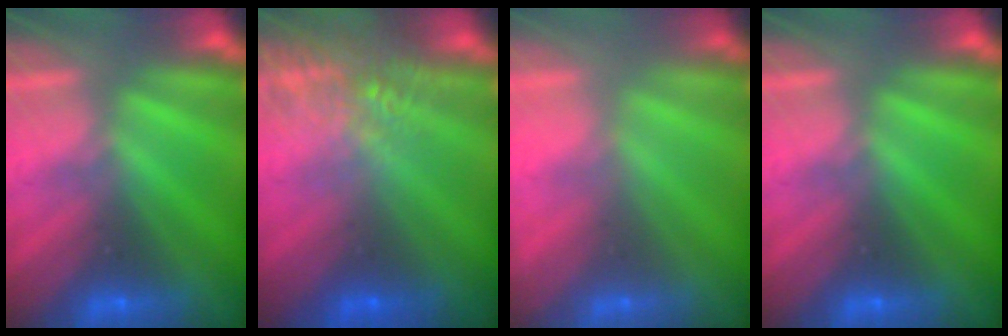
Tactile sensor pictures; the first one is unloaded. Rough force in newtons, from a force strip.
{"total": 7.4}
{"total": 2.1}
{"total": 0.0}